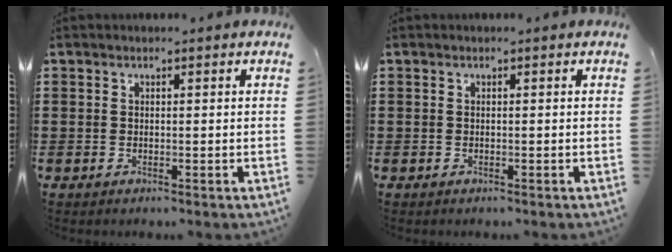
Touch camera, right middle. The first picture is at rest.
{"total": 0.0}